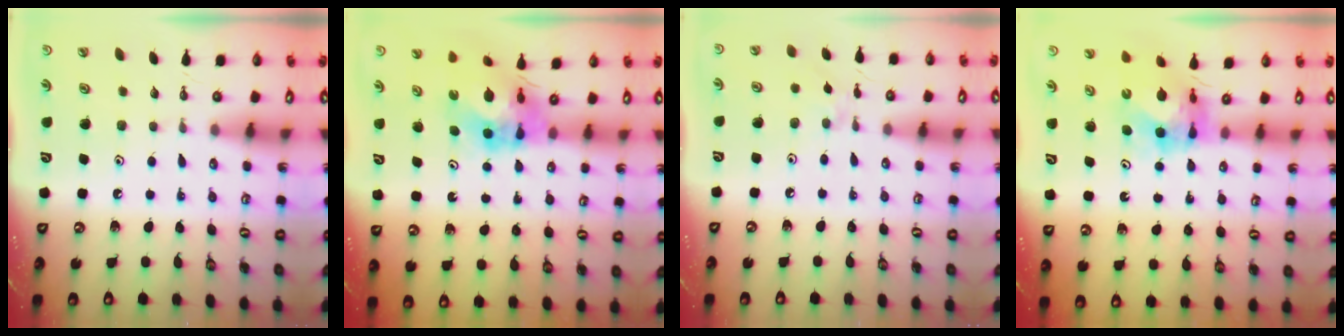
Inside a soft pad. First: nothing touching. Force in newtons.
{"total": 9.0, "press": 9.0, "slide": 0.9}
{"total": 1.2, "press": 1.1, "slide": 0.4}
{"total": 6.7, "press": 6.7, "slide": 0.7}